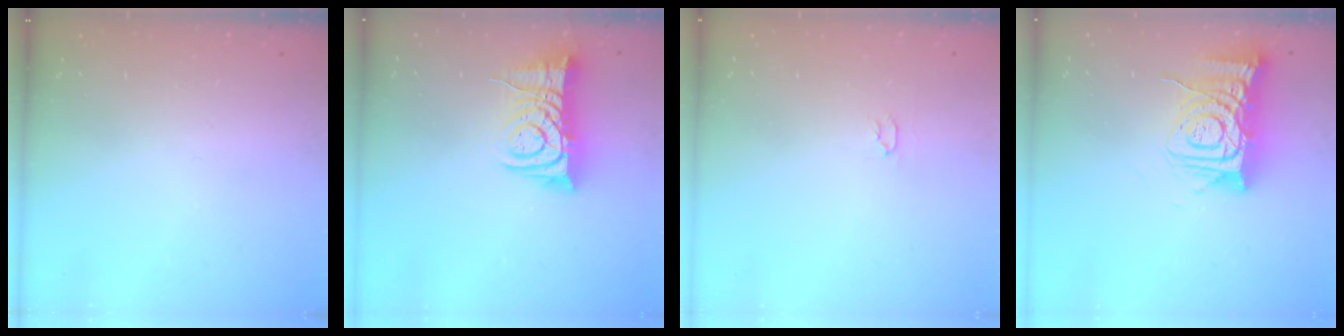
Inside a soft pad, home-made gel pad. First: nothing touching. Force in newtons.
{"total": 10.7, "press": 10.6, "slide": 1.2}
{"total": 2.0, "press": 2.0, "slide": 0.3}
{"total": 12.6, "press": 12.6, "slide": 1.1}